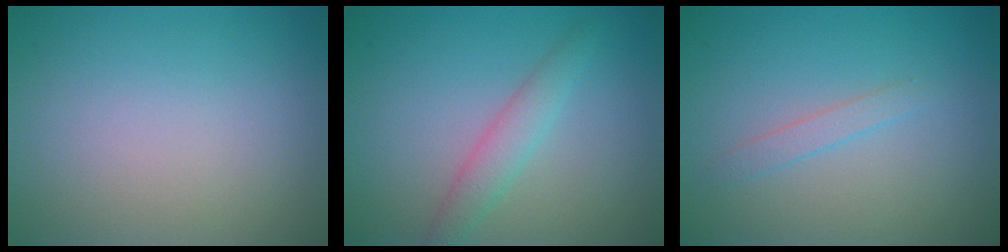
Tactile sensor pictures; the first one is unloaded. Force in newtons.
{"total": 2.3, "press": 2.3, "slide": 0.1}
{"total": 1.1, "press": 1.1, "slide": 0.1}